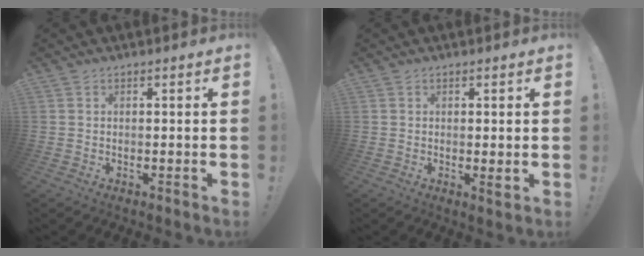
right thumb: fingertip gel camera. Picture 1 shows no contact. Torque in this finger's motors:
{"motor_torque": [-0.10, 0.17, -0.10, -0.14, -0.03]}